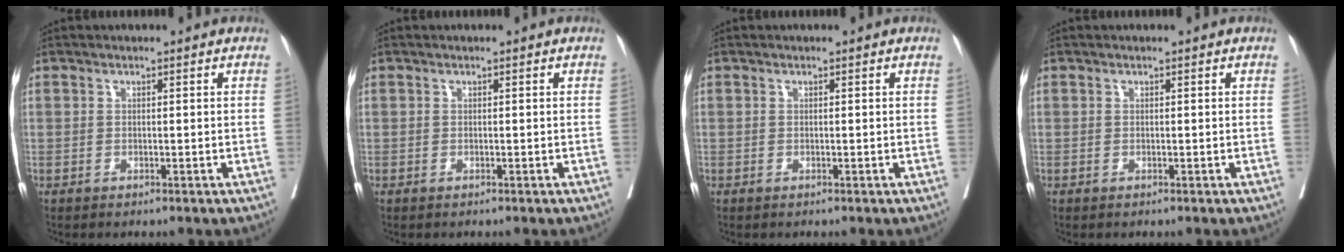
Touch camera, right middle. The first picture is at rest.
{"total": 0.0}
{"total": 0.0}
{"total": 0.0}